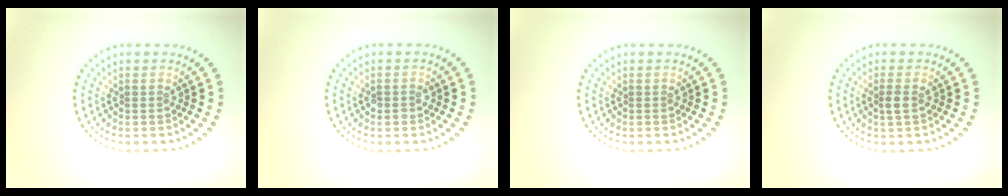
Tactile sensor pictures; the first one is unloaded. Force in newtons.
{"total": 1.1, "press": 1.0, "slide": 0.2}
{"total": 0.0}
{"total": 1.1, "press": 1.0, "slide": 0.6}